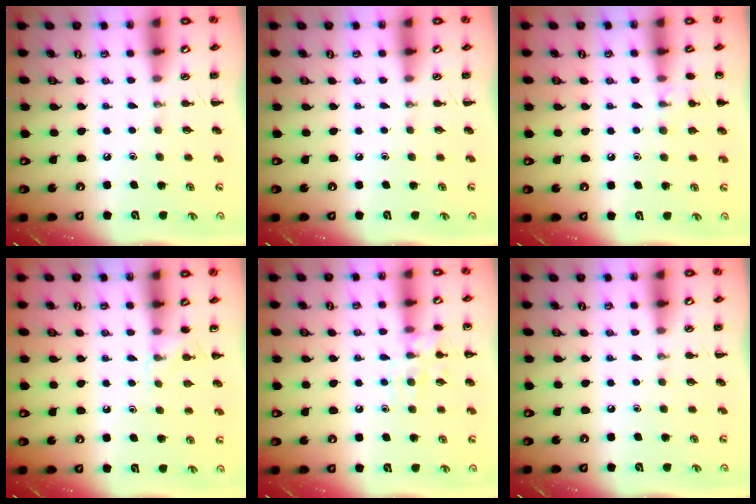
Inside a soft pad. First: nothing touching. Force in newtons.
{"total": 0.0}
{"total": 7.4, "press": 7.0, "slide": 2.3}
{"total": 5.9, "press": 5.6, "slide": 1.8}
{"total": 9.2, "press": 9.2, "slide": 0.6}
{"total": 0.0}